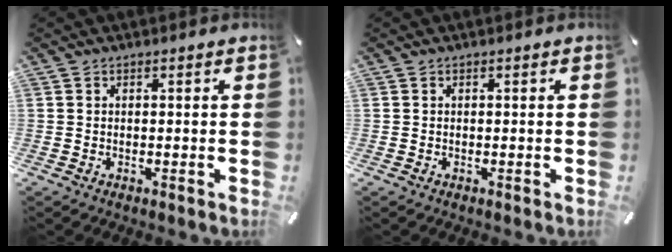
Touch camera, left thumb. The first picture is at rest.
{"total": 0.0}